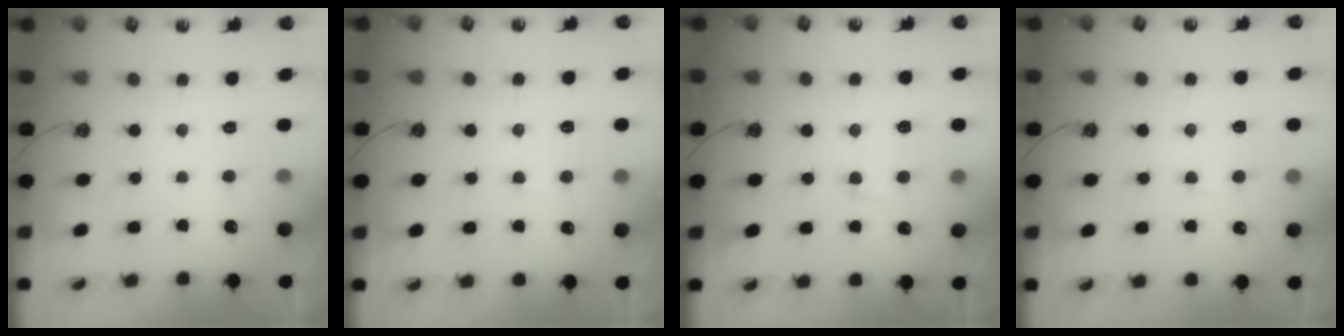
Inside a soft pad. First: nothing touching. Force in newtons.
{"total": 1.0, "press": 0.8, "slide": 0.6}
{"total": 3.9, "press": 3.8, "slide": 0.8}
{"total": 1.5, "press": 1.4, "slide": 0.6}